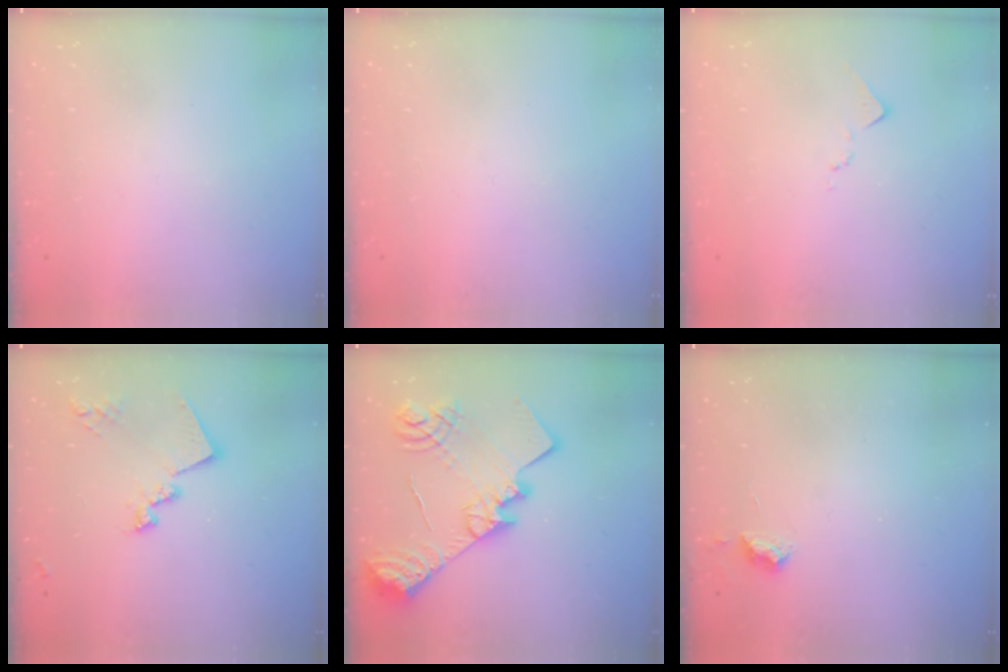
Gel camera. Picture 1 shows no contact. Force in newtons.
{"total": 0.0}
{"total": 7.1, "press": 7.1, "slide": 0.3}
{"total": 14.3, "press": 14.3, "slide": 1.1}
{"total": 24.3, "press": 24.2, "slide": 2.2}
{"total": 4.4, "press": 4.3, "slide": 0.6}